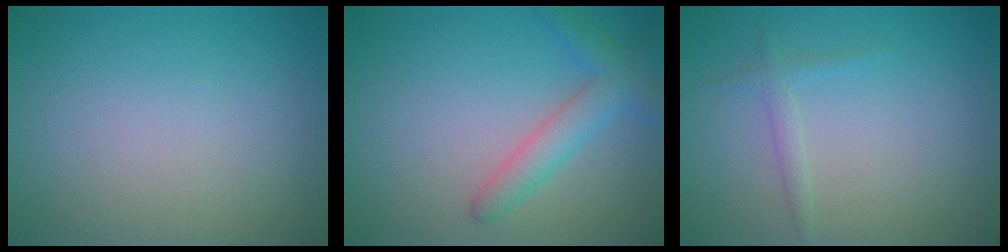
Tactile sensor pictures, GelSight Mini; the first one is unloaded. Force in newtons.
{"total": 3.0, "press": 3.0, "slide": 0.2}
{"total": 1.2, "press": 1.2, "slide": 0.1}